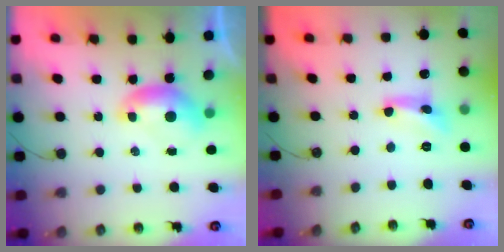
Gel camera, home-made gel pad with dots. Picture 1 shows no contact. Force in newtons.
{"total": 4.2, "press": 4.2, "slide": 0.4}